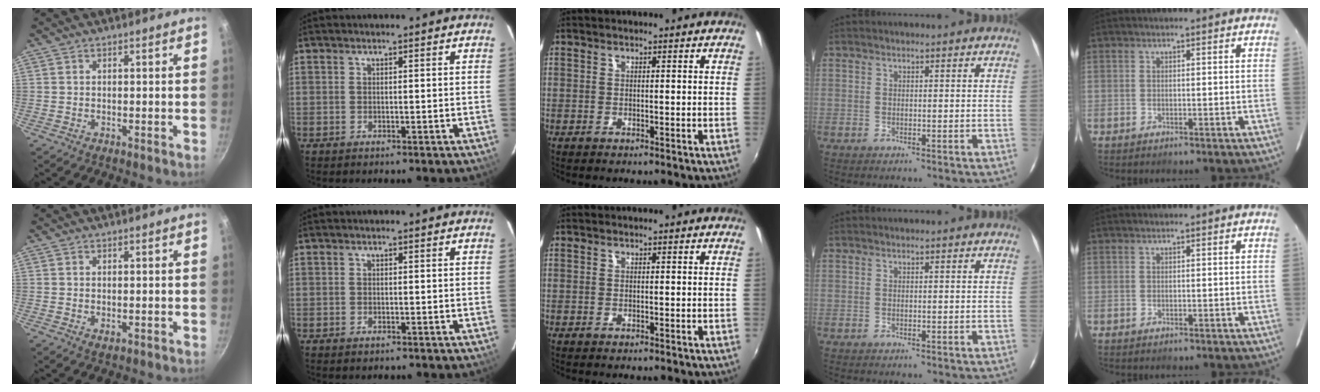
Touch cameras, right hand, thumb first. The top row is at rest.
{"thumb": {"total": 1.3, "force": [0.0, 0.9, 1.0], "torque": [-0.015, -0.003, 0.001]}, "index": {"total": 0.9, "force": [-0.6, 0.5, 0.3], "torque": [-0.003, -0.001, -0.011]}}